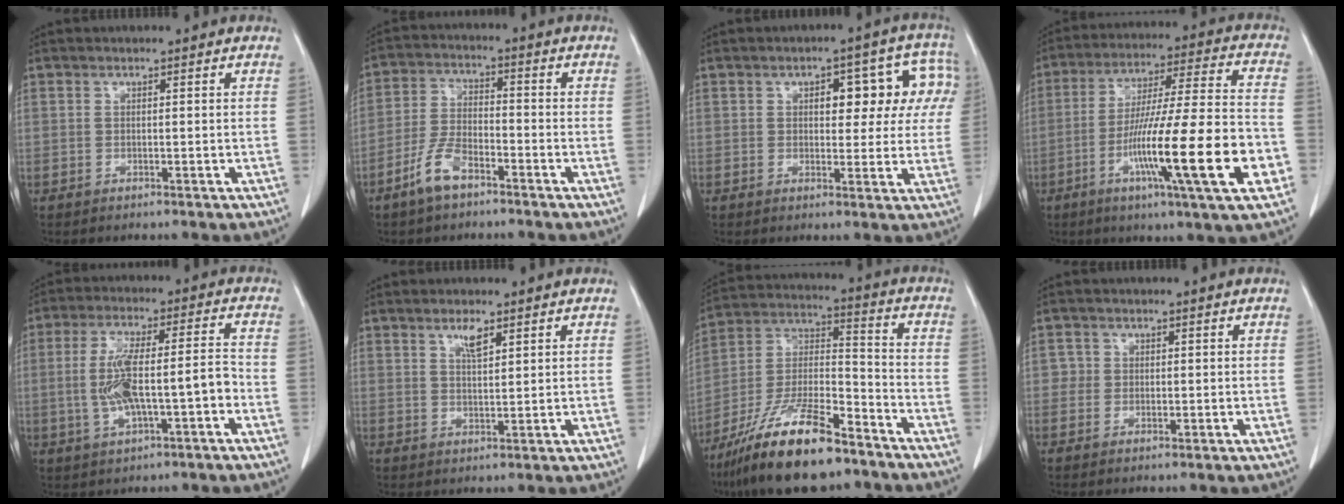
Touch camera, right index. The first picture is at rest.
{"total": 6.6, "force": [-4.4, 2.5, 4.3], "torque": [-0.099, 0.001, -0.088]}
{"total": 9.2, "force": [2.5, 4.6, 7.5], "torque": [-0.074, 0.038, 0.028]}
{"total": 20.9, "force": [-6.8, 0.4, 19.7], "torque": [-0.313, -0.017, -0.114]}
{"total": 10.6, "force": [-2.3, 2.3, 10.1], "torque": [-0.194, 0.019, -0.034]}
{"total": 2.9, "force": [1.8, 0.6, 2.1], "torque": [-0.043, -0.001, 0.034]}
{"total": 18.2, "force": [-13.2, 3.9, 11.9], "torque": [-0.248, -0.015, -0.240]}
{"total": 1.8, "force": [0.2, 1.8, 0.1], "torque": [0.006, 0.004, -0.001]}